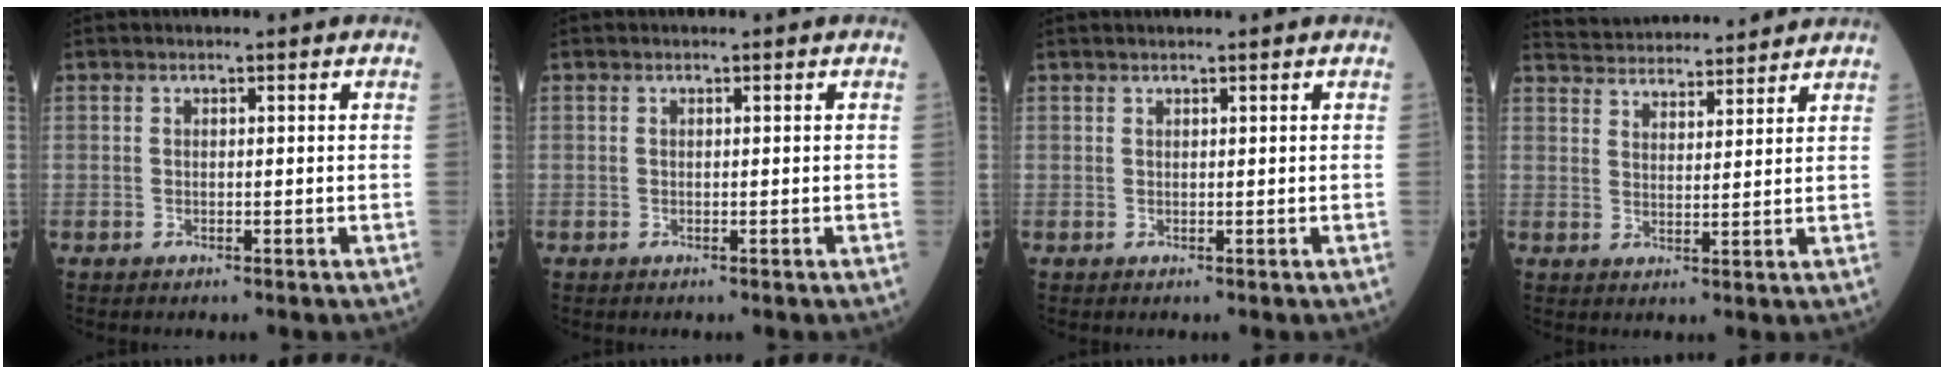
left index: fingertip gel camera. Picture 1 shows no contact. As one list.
[{"total": 0.0}, {"total": 1.3, "force": [1.2, 0.0, 0.5], "torque": [-0.006, 0.021, 0.024]}, {"total": 13.2, "force": [12.7, 1.9, 3.0], "torque": [-0.053, 0.030, 0.188]}]